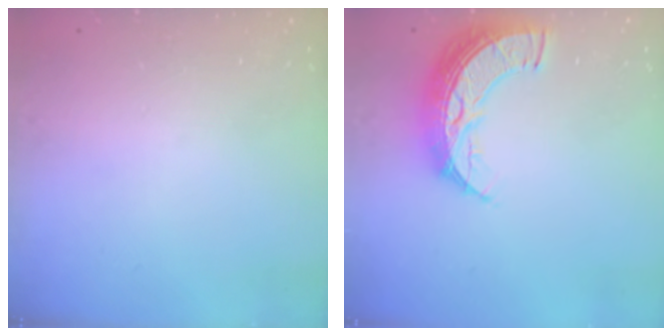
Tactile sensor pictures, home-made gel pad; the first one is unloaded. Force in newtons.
{"total": 12.2, "press": 12.2, "slide": 0.9}